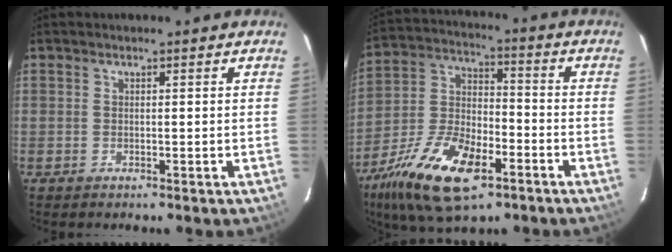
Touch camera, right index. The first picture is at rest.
{"total": 19.6, "force": [-10.9, 8.5, 13.9], "torque": [-0.291, -0.027, -0.198]}